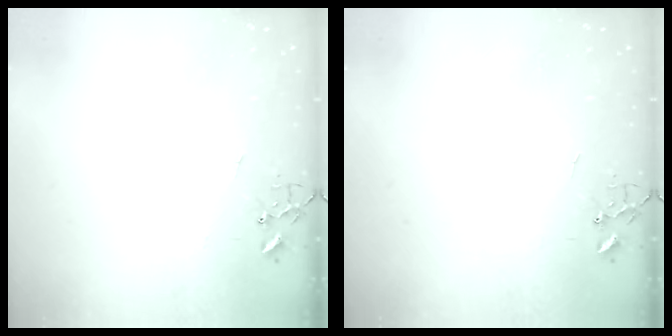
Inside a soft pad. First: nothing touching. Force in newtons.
{"total": 0.0}